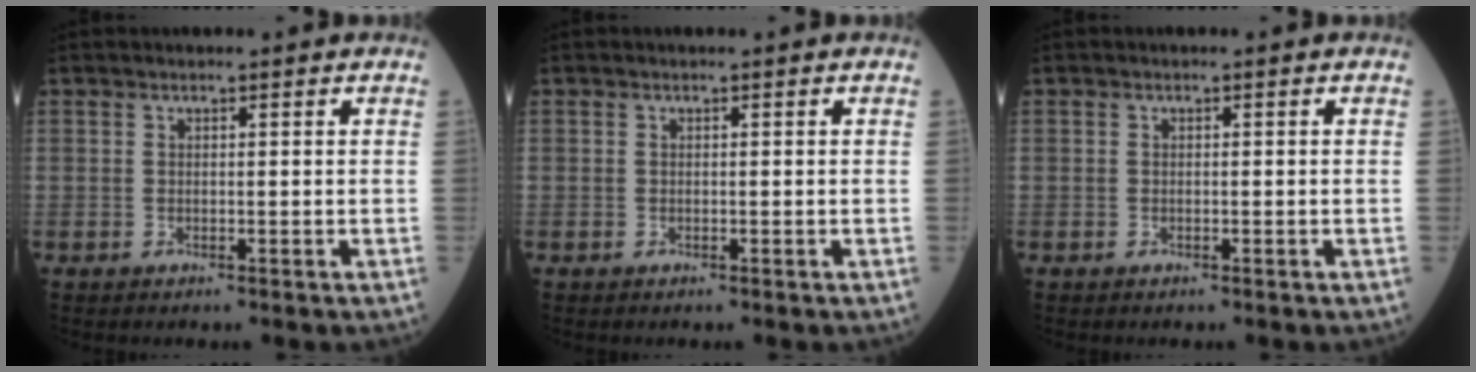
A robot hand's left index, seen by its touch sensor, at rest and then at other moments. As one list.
[{"total": 0.0}, {"total": 0.0}]